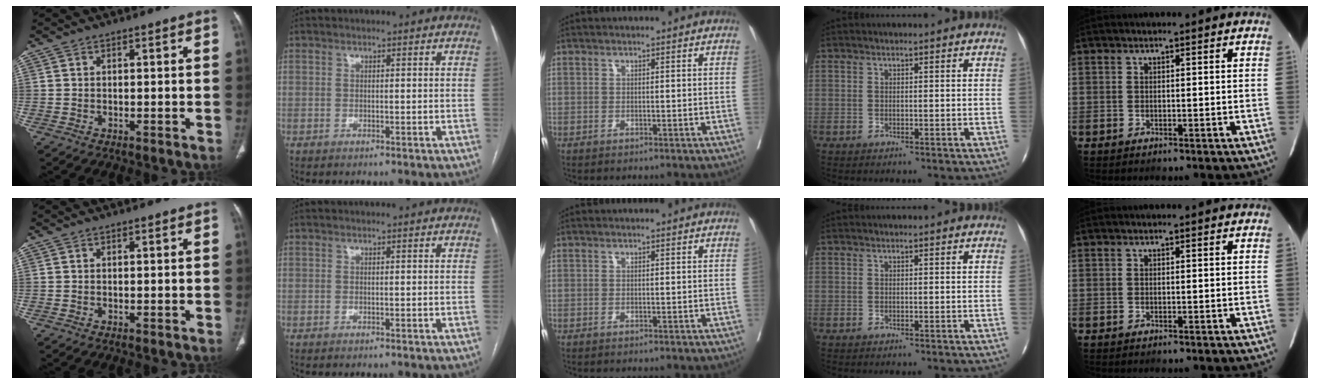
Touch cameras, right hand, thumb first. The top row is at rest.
{}